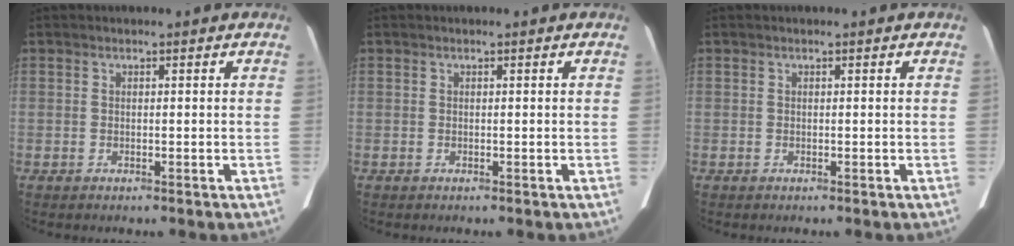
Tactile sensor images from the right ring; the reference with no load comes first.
{"total": 0.0}
{"total": 0.0}